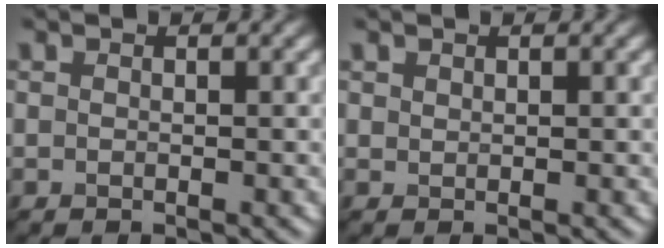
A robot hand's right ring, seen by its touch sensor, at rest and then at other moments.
{"total": 0.5, "force": [0.5, 0.2, 0.0], "torque": [-0.001, 0.000, 0.011]}